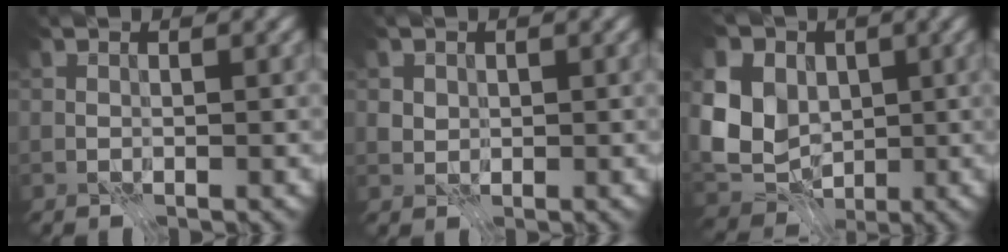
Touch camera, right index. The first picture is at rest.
{"total": 1.2, "force": [0.3, 1.1, 0.3], "torque": [-0.010, -0.007, 0.011]}
{"total": 10.9, "force": [1.5, 9.0, 6.0], "torque": [-0.131, 0.016, 0.006]}